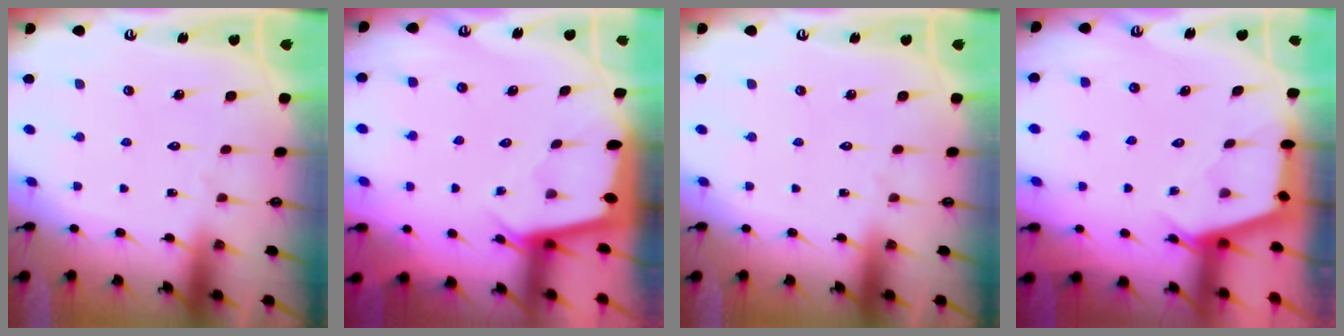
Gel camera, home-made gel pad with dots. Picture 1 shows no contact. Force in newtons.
{"total": 2.0, "press": 2.0, "slide": 0.3}
{"total": 0.0}
{"total": 2.5, "press": 2.5, "slide": 0.3}